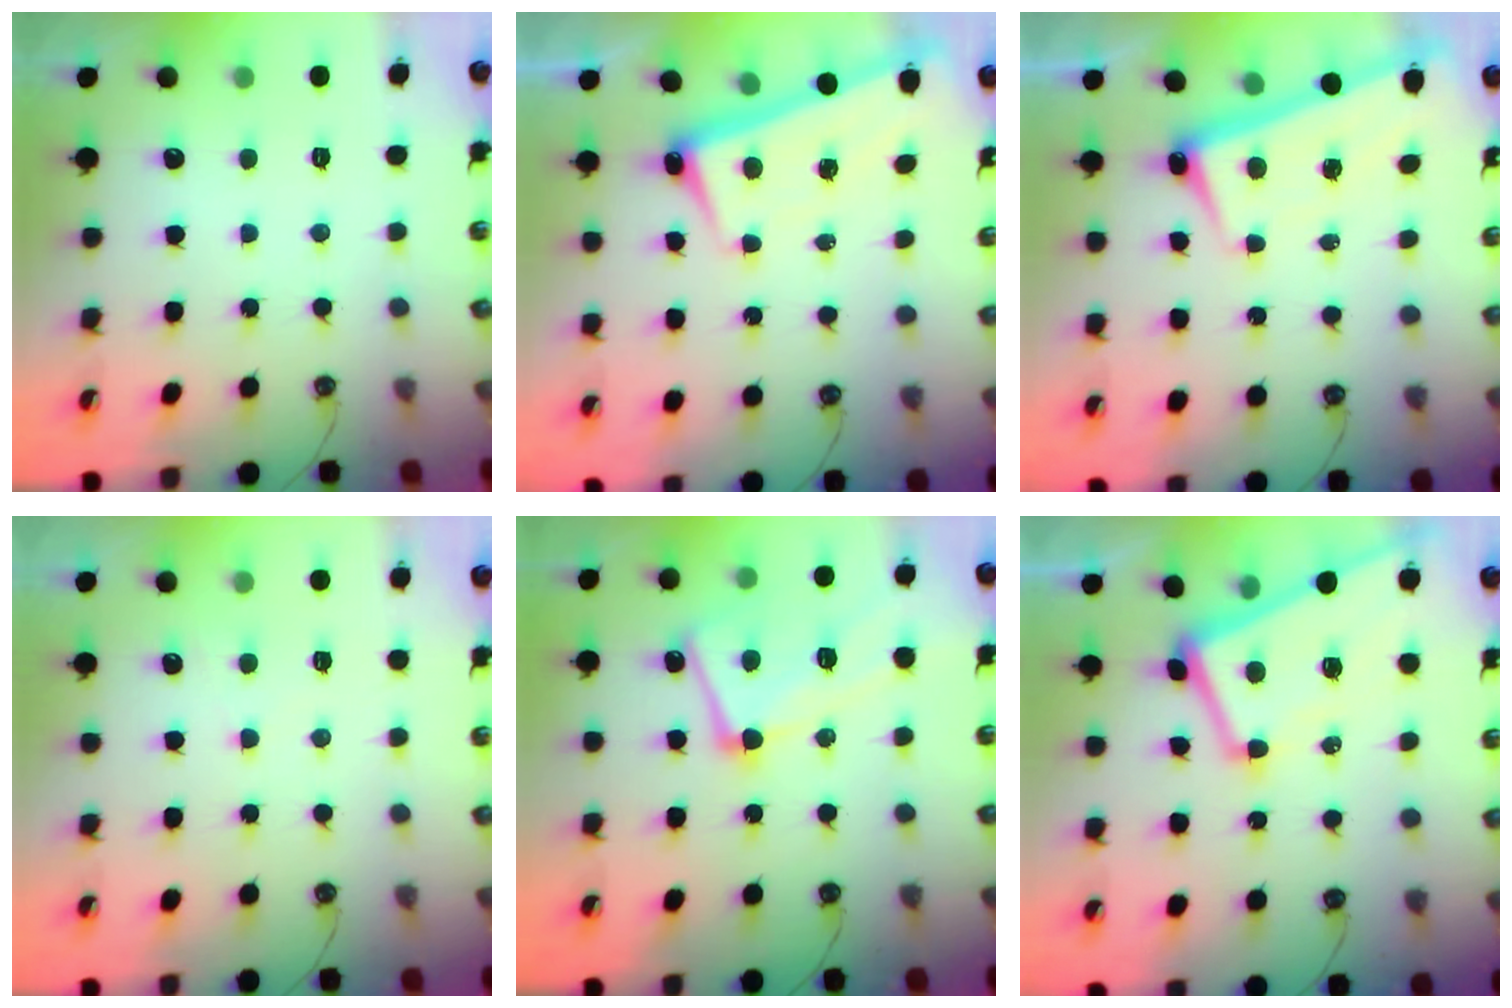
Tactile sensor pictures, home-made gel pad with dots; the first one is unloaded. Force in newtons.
{"total": 2.7, "press": 2.6, "slide": 0.8}
{"total": 2.7, "press": 2.6, "slide": 0.8}
{"total": 3.6, "press": 3.6, "slide": 0.4}
{"total": 10.3, "press": 10.2, "slide": 1.2}
{"total": 2.7, "press": 2.5, "slide": 1.1}